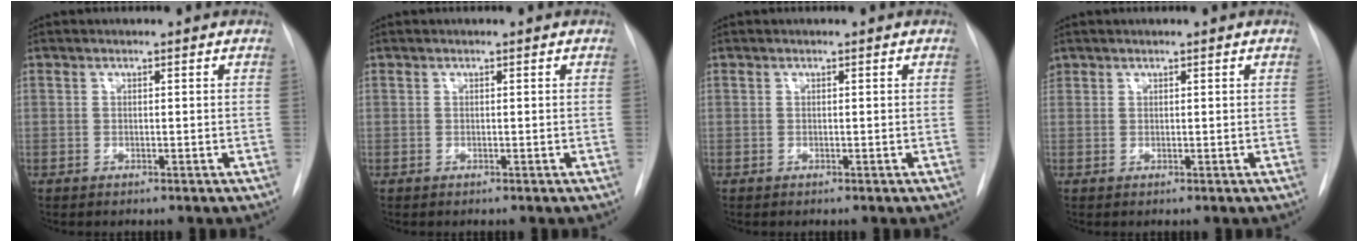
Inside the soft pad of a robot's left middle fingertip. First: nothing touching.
{"total": 0.0}
{"total": 0.0}
{"total": 1.0, "force": [0.7, 0.7, 0.0], "torque": [0.000, 0.014, 0.013]}